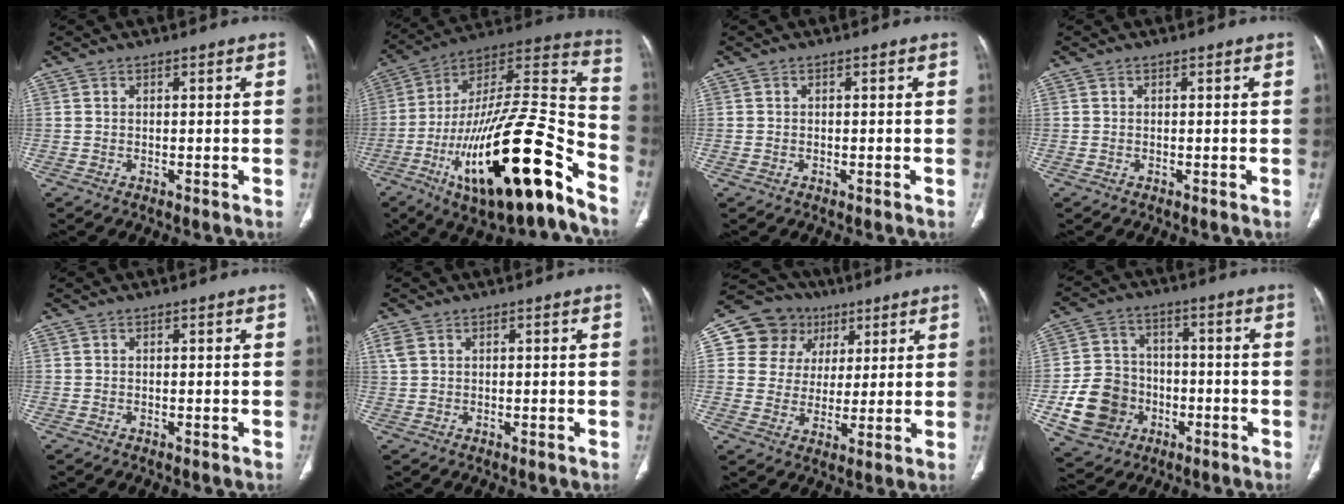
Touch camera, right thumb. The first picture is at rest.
{"total": 31.1, "force": [-15.4, 8.8, 25.5], "torque": [-0.415, 0.073, -0.250]}
{"total": 0.0}
{"total": 0.0}
{"total": 0.0}
{"total": 1.8, "force": [0.8, 1.3, 1.0], "torque": [-0.028, 0.009, 0.022]}
{"total": 12.6, "force": [4.9, 11.2, 3.1], "torque": [-0.017, 0.005, 0.085]}
{"total": 13.4, "force": [-4.0, 11.5, 5.5], "torque": [-0.078, 0.025, -0.061]}